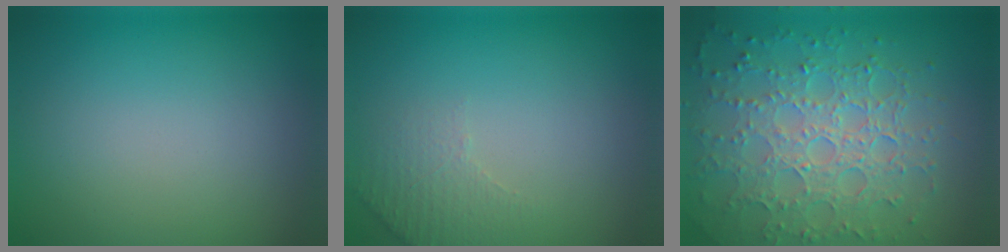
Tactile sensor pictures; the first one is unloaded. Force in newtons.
{"total": 2.1, "press": 2.0, "slide": 0.5}
{"total": 7.7, "press": 5.6, "slide": 5.4}